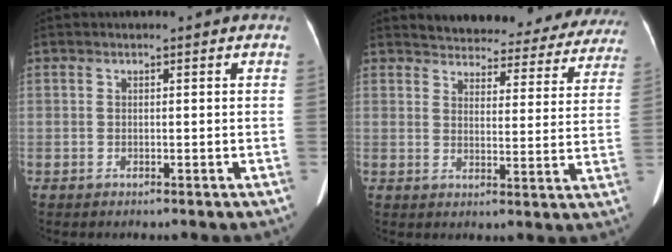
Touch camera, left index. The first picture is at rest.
{"total": 24.7, "force": [22.9, 6.8, 6.3], "torque": [-0.082, -0.046, 0.257]}